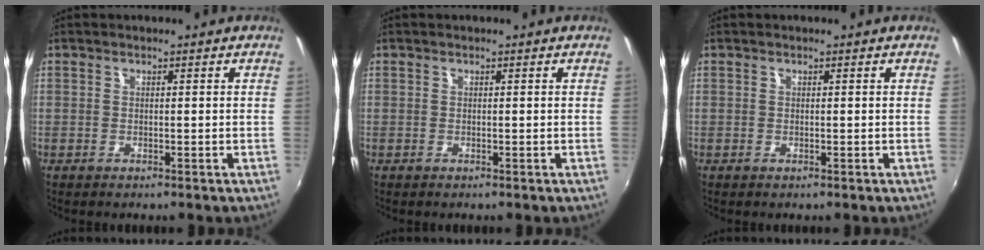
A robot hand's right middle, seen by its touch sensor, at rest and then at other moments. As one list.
[{"total": 0.0}, {"total": 0.0}]